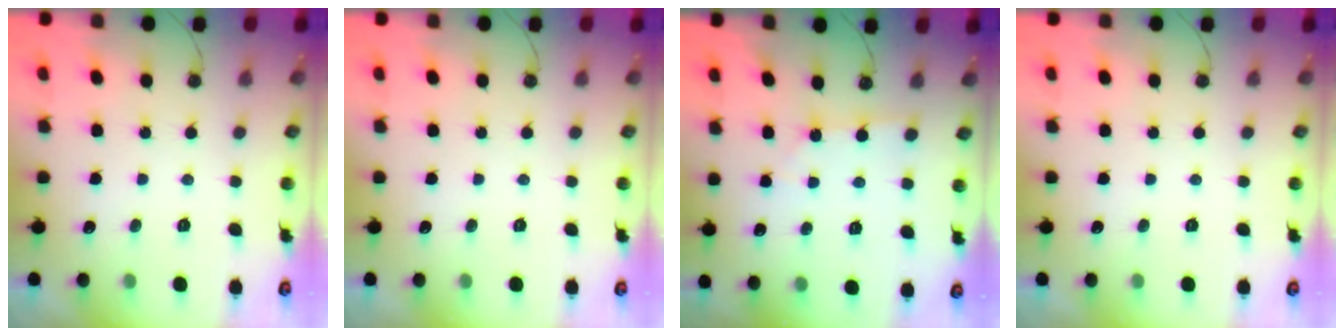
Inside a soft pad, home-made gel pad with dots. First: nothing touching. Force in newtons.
{"total": 0.0}
{"total": 1.0, "press": 1.0, "slide": 0.1}
{"total": 0.0}